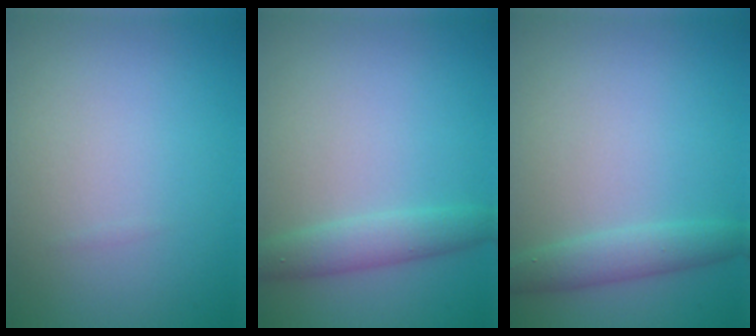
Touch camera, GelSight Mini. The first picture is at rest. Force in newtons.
{"total": 2.6, "press": 2.6, "slide": 0.1}
{"total": 1.9, "press": 1.9, "slide": 0.1}